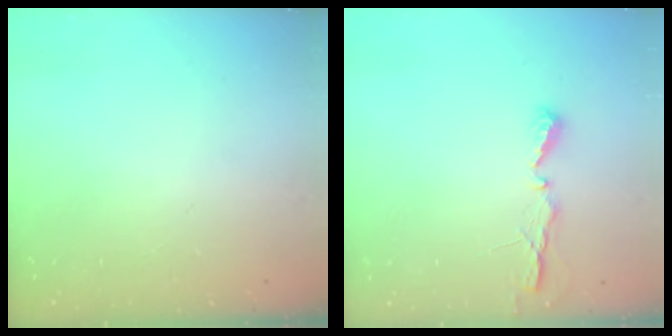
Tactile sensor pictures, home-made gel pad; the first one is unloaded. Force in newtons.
{"total": 4.5, "press": 4.5, "slide": 0.4}